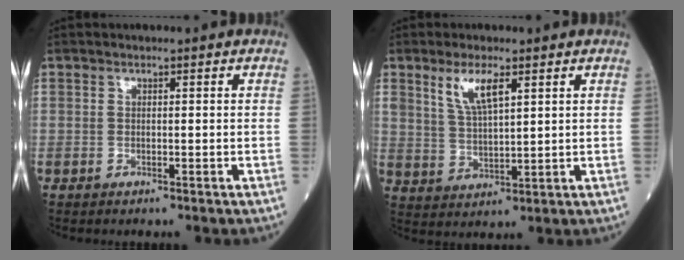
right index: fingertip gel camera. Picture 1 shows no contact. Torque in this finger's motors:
{"motor_torque": [0.08, 0.04, 0.12, 0.06]}